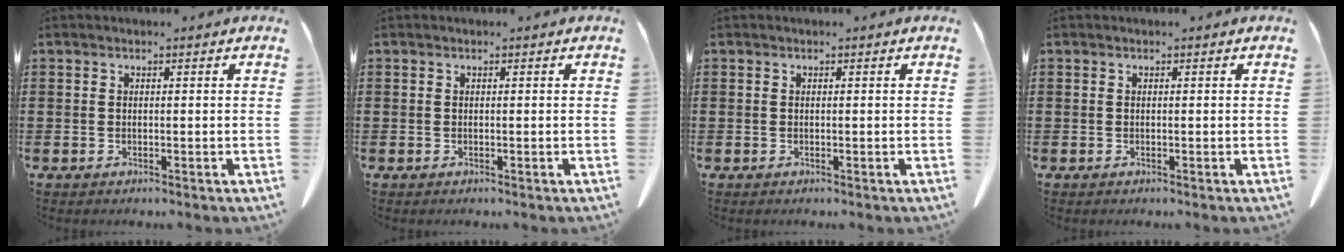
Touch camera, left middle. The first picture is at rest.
{"total": 0.0}
{"total": 0.0}
{"total": 0.0}